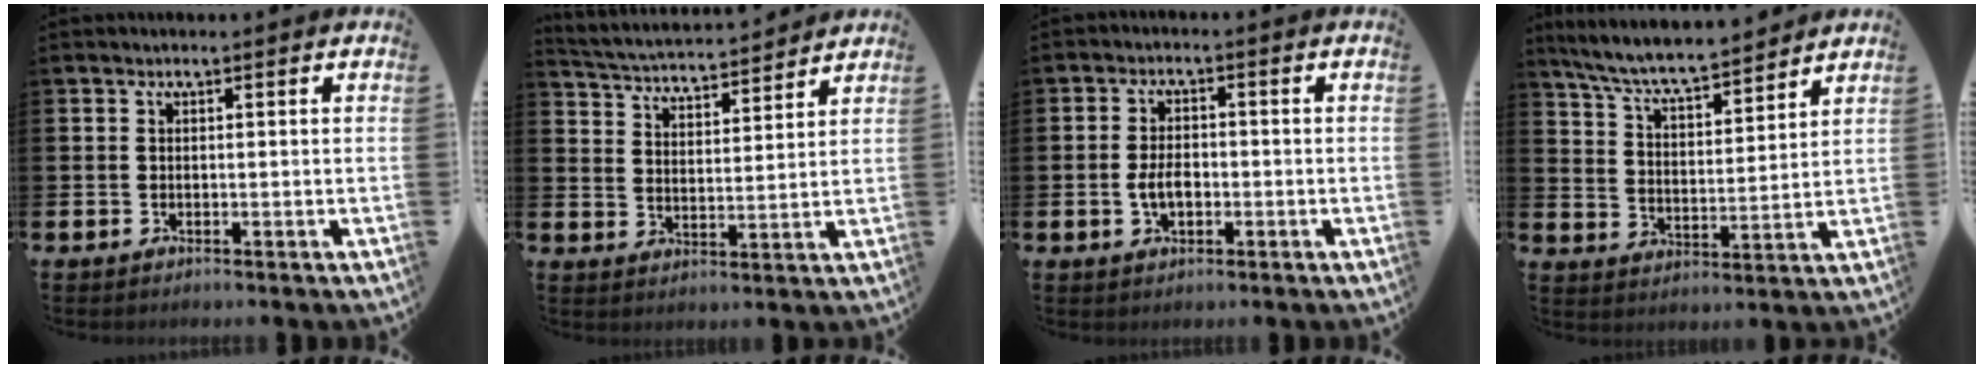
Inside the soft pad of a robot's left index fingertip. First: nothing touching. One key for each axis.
{"total": 4.4, "fx": 4.3, "fy": 0.6, "fz": 0.2, "tx": -0.027, "ty": -0.036, "tz": 0.072}
{"total": 3.5, "fx": -0.7, "fy": 2.1, "fz": 2.7, "tx": -0.036, "ty": -0.001, "tz": -0.016}
{"total": 7.2, "fx": 6.9, "fy": 0.7, "fz": 2.1, "tx": -0.072, "ty": -0.049, "tz": 0.119}